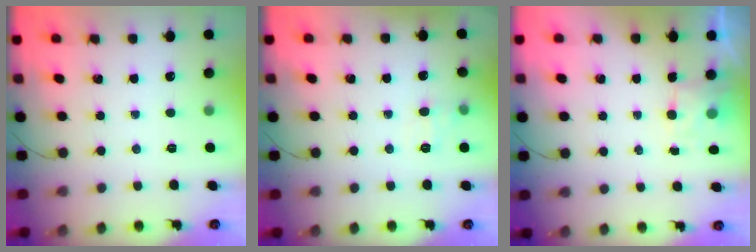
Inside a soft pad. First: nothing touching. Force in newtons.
{"total": 6.6, "press": 6.4, "slide": 1.6}
{"total": 3.8, "press": 3.7, "slide": 1.1}